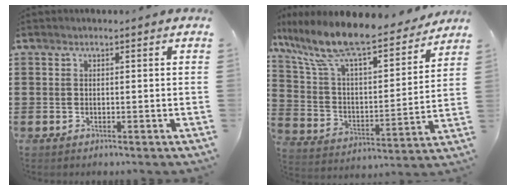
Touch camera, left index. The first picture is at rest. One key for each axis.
{"total": 11.5, "fx": 10.0, "fy": 1.1, "fz": 5.6, "tx": -0.148, "ty": -0.069, "tz": 0.172}